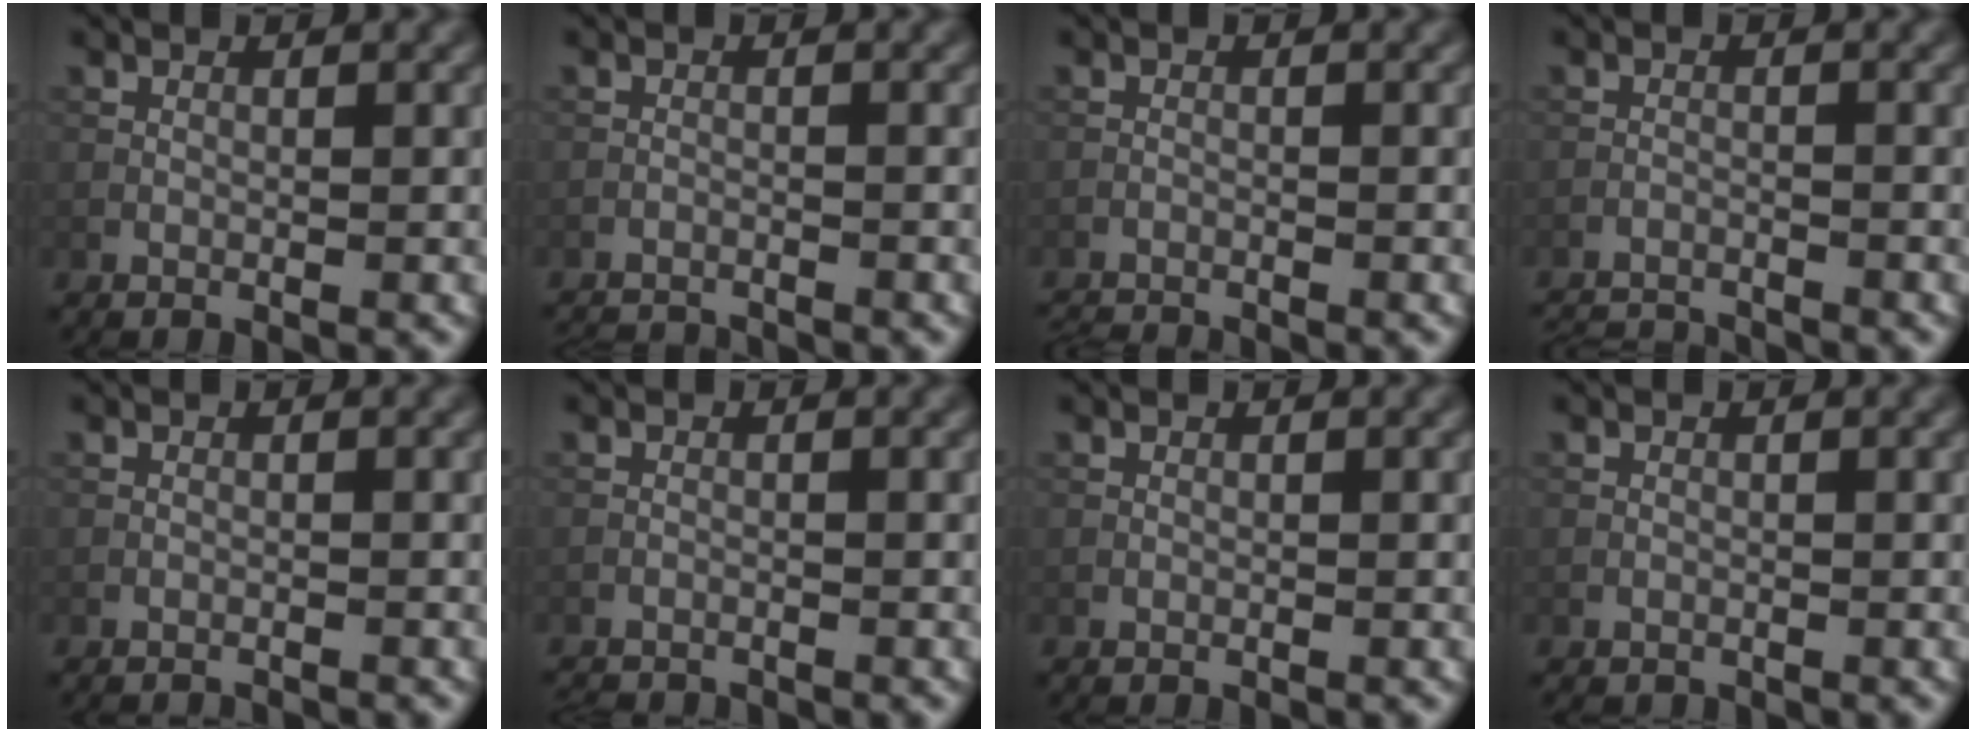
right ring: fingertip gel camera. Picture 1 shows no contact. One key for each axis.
{"total": 4.4, "fx": -4.3, "fy": 0.4, "fz": 0.7, "tx": -0.016, "ty": -0.013, "tz": -0.067}
{"total": 2.7, "fx": -2.6, "fy": 0.1, "fz": 0.5, "tx": -0.016, "ty": -0.011, "tz": -0.050}
{"total": 6.1, "fx": -5.9, "fy": 0.7, "fz": 1.0, "tx": -0.022, "ty": -0.016, "tz": -0.092}
{"total": 2.3, "fx": -2.2, "fy": 0.2, "fz": 0.5, "tx": -0.009, "ty": 0.006, "tz": -0.032}
{"total": 2.8, "fx": -2.8, "fy": 0.2, "fz": 0.4, "tx": -0.014, "ty": -0.010, "tz": -0.047}
{"total": 0.6, "fx": -0.6, "fy": 0.0, "fz": 0.2, "tx": 0.003, "ty": 0.003, "tz": -0.009}
{"total": 0.8, "fx": -0.6, "fy": 0.4, "fz": -0.2, "tx": 0.007, "ty": -0.003, "tz": -0.014}